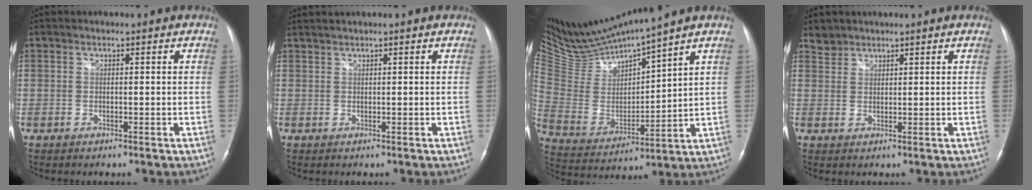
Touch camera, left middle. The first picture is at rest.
{"total": 1.4, "force": [1.3, -0.2, 0.6], "torque": [-0.013, 0.012, 0.028]}
{"total": 13.2, "force": [12.6, -1.1, 3.7], "torque": [-0.089, -0.014, 0.263]}
{"total": 2.0, "force": [1.7, 0.9, -0.3], "torque": [0.007, 0.008, 0.032]}